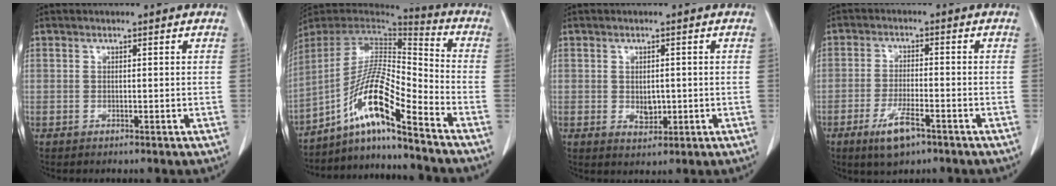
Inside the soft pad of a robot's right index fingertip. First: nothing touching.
{"total": 13.2, "force": [-9.1, 0.0, 9.6], "torque": [-0.176, 0.015, -0.163]}
{"total": 2.7, "force": [-0.2, 1.8, 2.0], "torque": [-0.031, -0.004, 0.006]}
{"total": 6.1, "force": [-3.6, 1.5, 4.6], "torque": [-0.091, -0.008, -0.058]}